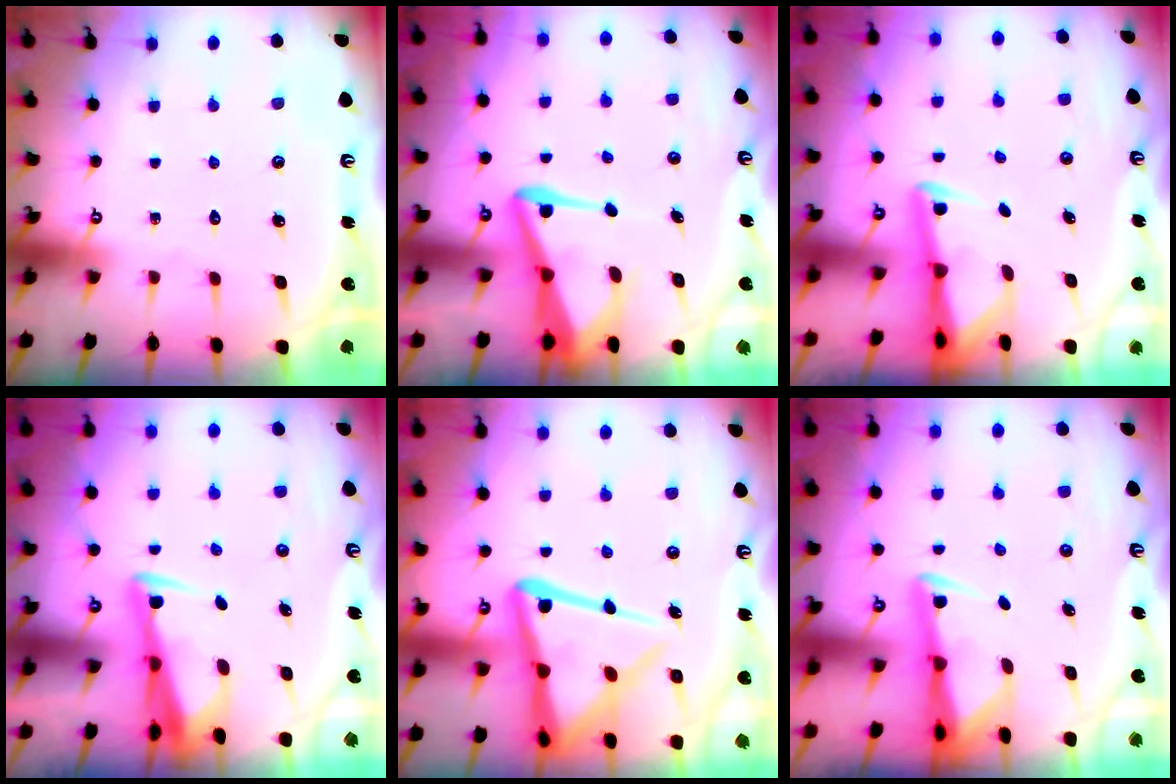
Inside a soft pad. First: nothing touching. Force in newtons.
{"total": 7.9, "press": 7.8, "slide": 1.0}
{"total": 2.8, "press": 2.7, "slide": 0.7}
{"total": 3.6, "press": 3.5, "slide": 0.9}
{"total": 17.7, "press": 17.6, "slide": 1.8}
{"total": 3.2, "press": 3.1, "slide": 0.5}